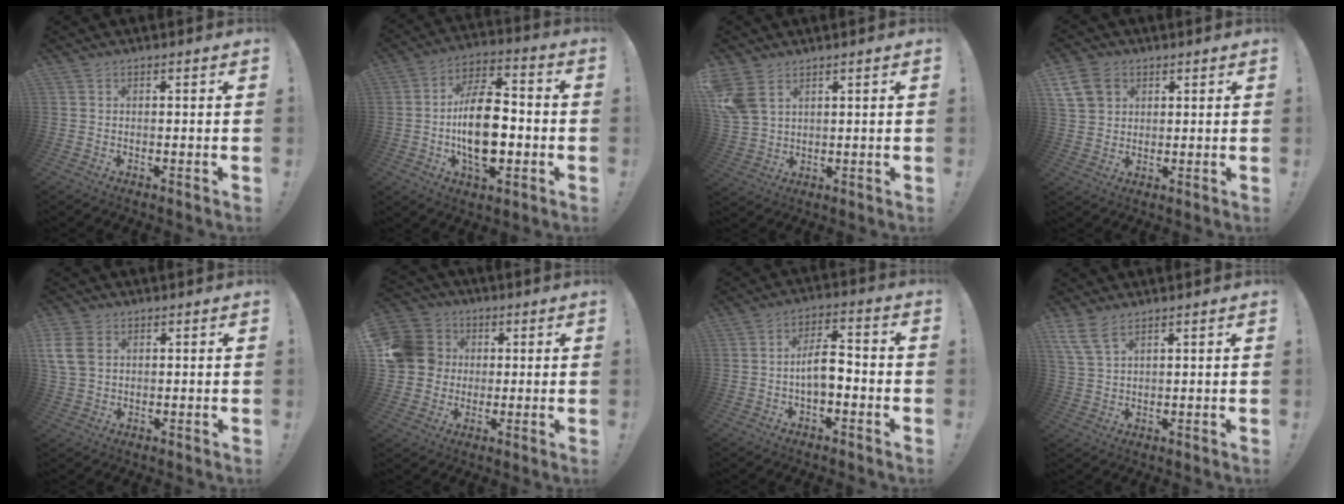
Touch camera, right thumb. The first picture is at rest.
{"total": 18.0, "force": [-3.0, 10.3, 14.4], "torque": [-0.258, 0.013, -0.051]}
{"total": 7.7, "force": [3.9, 5.1, 4.3], "torque": [-0.090, -0.008, 0.080]}
{"total": 9.6, "force": [4.5, 7.3, 4.4], "torque": [-0.074, -0.016, 0.092]}
{"total": 8.8, "force": [2.4, 6.4, 5.5], "torque": [-0.115, -0.004, 0.049]}
{"total": 14.0, "force": [1.7, 12.8, 5.5], "torque": [-0.086, 0.011, 0.040]}
{"total": 8.7, "force": [-2.0, 4.1, 7.4], "torque": [-0.138, 0.011, -0.038]}
{"total": 6.8, "force": [4.7, 2.7, 4.1], "torque": [-0.080, -0.015, 0.094]}